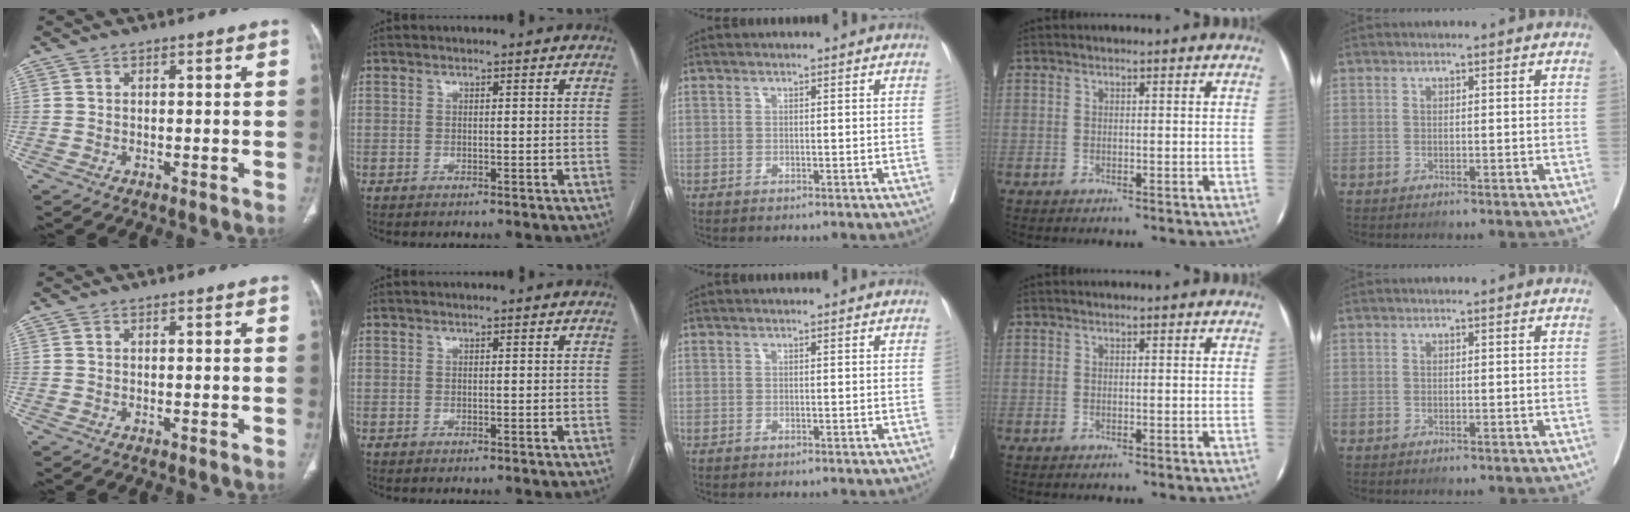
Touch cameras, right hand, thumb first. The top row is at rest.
{}